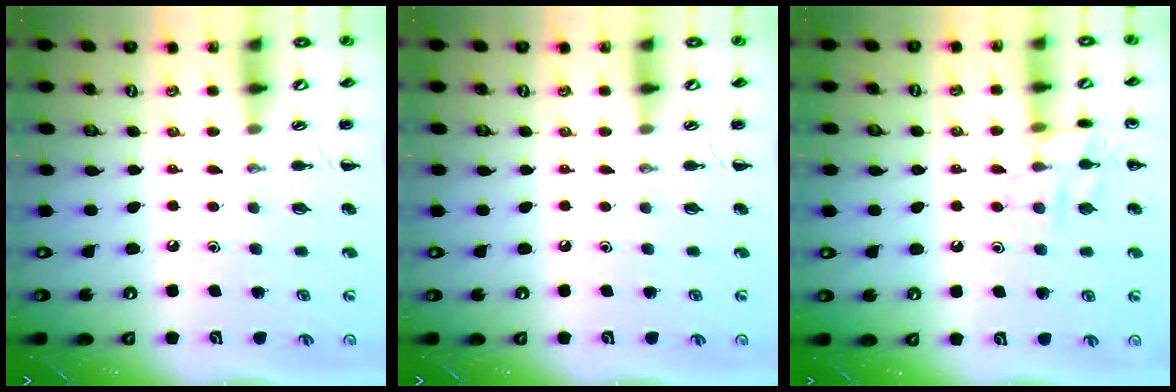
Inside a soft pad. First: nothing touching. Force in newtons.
{"total": 0.0}
{"total": 9.5, "press": 9.5, "slide": 0.6}